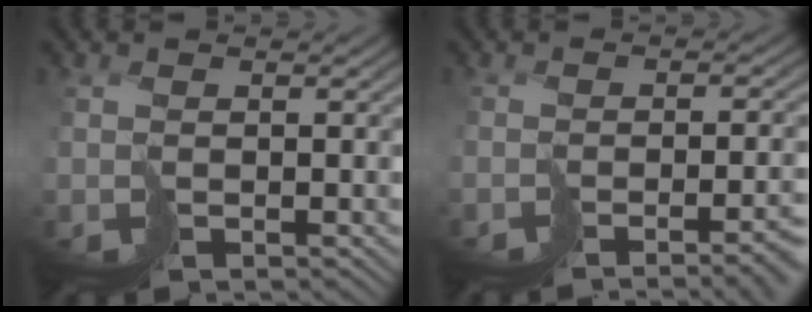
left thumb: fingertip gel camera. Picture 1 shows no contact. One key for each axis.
{"total": 4.9, "fx": -3.4, "fy": 0.4, "fz": 3.5, "tx": -0.032, "ty": -0.012, "tz": -0.042}